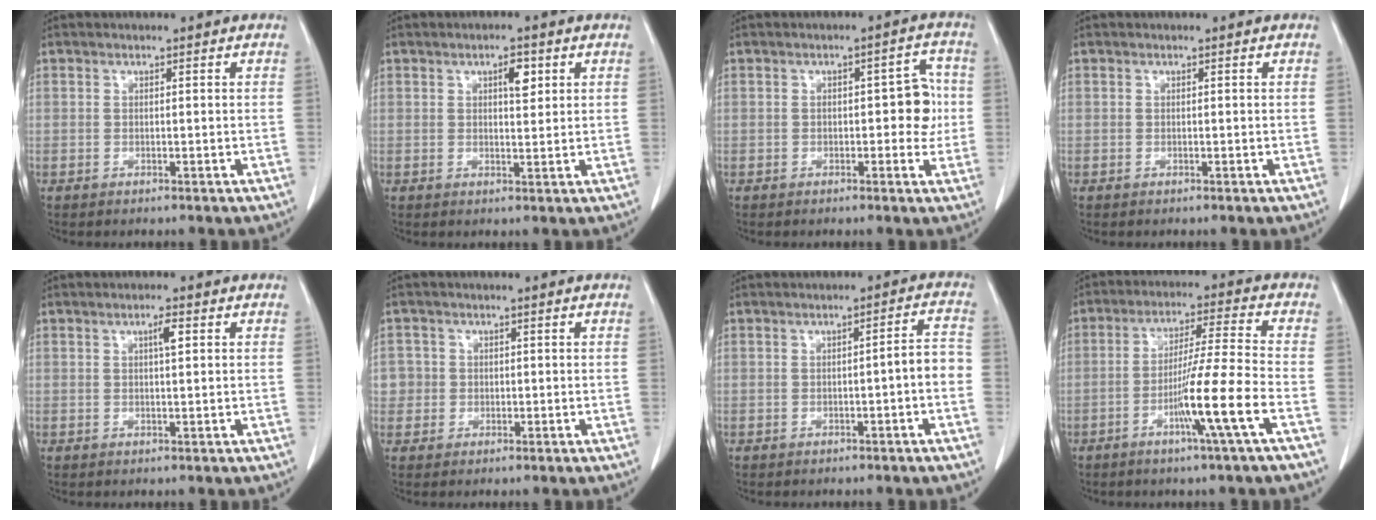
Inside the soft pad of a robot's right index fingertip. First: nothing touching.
{"total": 3.0, "force": [1.3, 1.1, 2.5], "torque": [-0.039, -0.001, 0.020]}
{"total": 5.1, "force": [-0.3, 2.3, 4.5], "torque": [-0.048, 0.020, -0.004]}
{"total": 0.0}
{"total": 2.0, "force": [0.7, 0.2, 1.9], "torque": [-0.032, 0.002, 0.010]}
{"total": 2.7, "force": [-0.1, 2.7, -0.2], "torque": [0.020, 0.008, -0.004]}
{"total": 3.8, "force": [-1.0, 0.2, 3.7], "torque": [-0.043, 0.014, -0.015]}
{"total": 10.4, "force": [-4.2, -2.0, 9.3], "torque": [-0.167, -0.010, -0.080]}